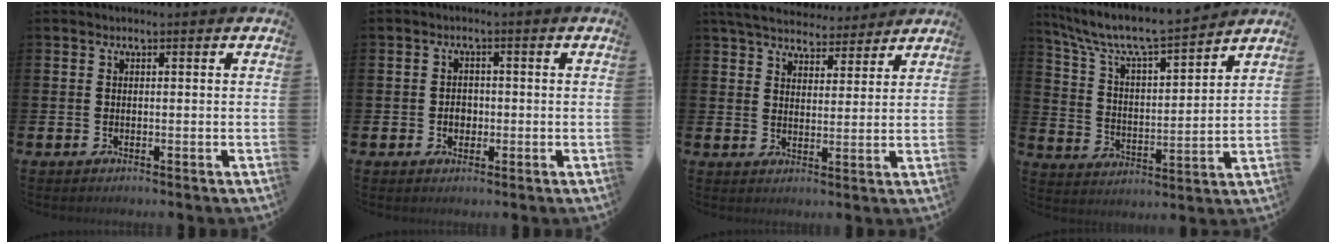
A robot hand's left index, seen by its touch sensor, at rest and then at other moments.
{"total": 2.1, "force": [-0.3, 1.8, 1.1], "torque": [-0.001, -0.003, -0.014]}
{"total": 5.8, "force": [5.4, 1.7, 1.0], "torque": [-0.035, -0.031, 0.094]}
{"total": 8.2, "force": [7.5, 1.2, 3.1], "torque": [-0.095, -0.051, 0.127]}